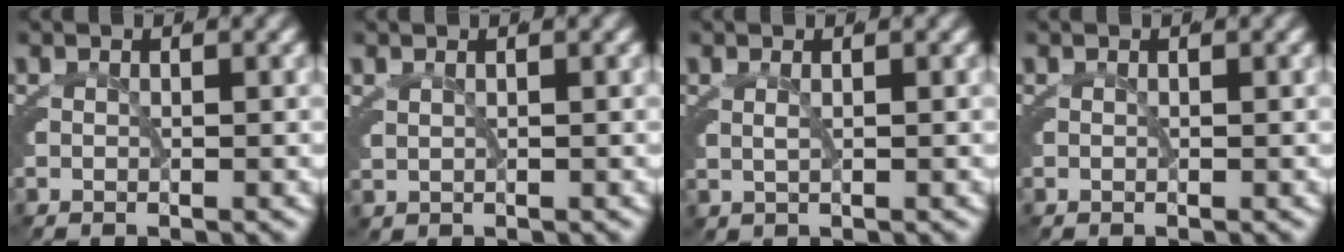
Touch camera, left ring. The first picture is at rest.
{"total": 0.8, "force": [0.8, -0.1, 0.2], "torque": [-0.001, -0.001, 0.022]}
{"total": 0.6, "force": [0.5, 0.0, 0.4], "torque": [-0.011, -0.005, 0.015]}
{"total": 0.0}